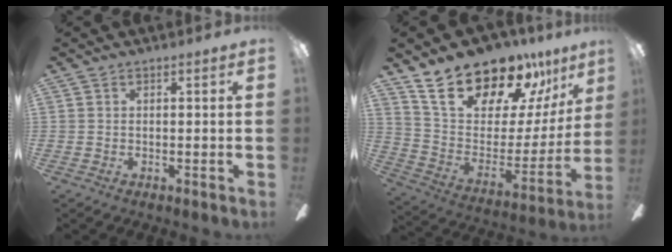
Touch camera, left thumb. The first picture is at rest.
{"total": 22.4, "force": [18.1, 9.4, 9.3], "torque": [-0.158, -0.126, 0.327]}